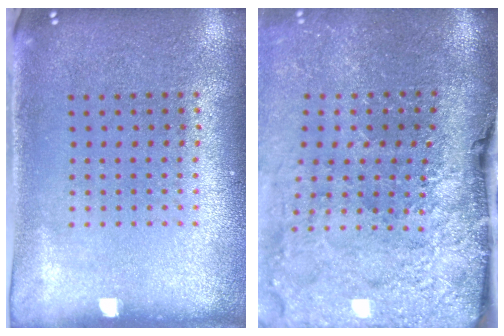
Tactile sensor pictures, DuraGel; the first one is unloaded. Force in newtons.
{"total": 4.8, "press": 3.7, "slide": 3.0}